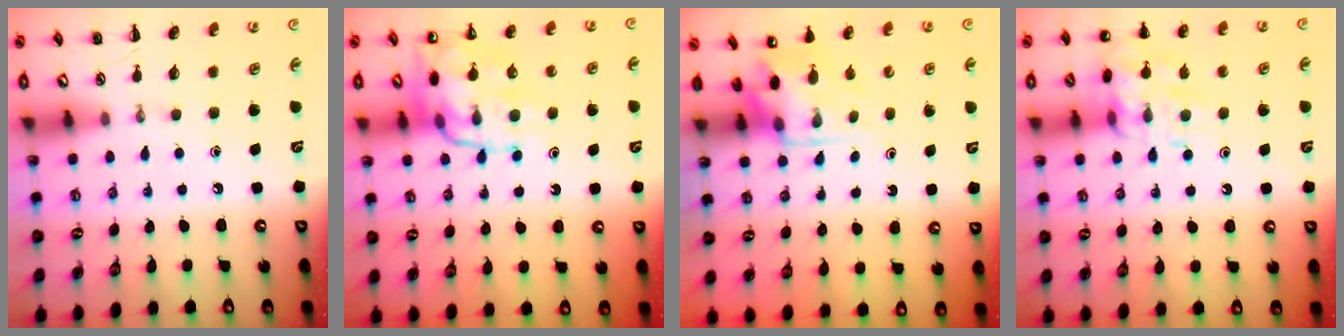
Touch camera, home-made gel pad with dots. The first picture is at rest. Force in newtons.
{"total": 15.2, "press": 15.1, "slide": 1.8}
{"total": 5.0, "press": 4.9, "slide": 1.0}
{"total": 15.2, "press": 15.1, "slide": 1.9}